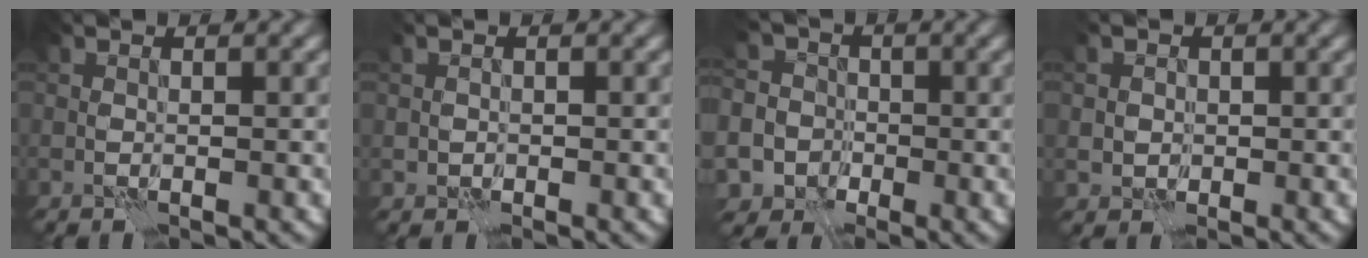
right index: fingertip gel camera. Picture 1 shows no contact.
{"total": 0.7, "force": [-0.1, 0.7, 0.0], "torque": [0.005, -0.001, -0.003]}
{"total": 11.8, "force": [-4.3, 10.7, 2.9], "torque": [-0.072, -0.003, -0.104]}
{"total": 2.2, "force": [0.3, 2.2, 0.4], "torque": [0.007, 0.004, -0.002]}